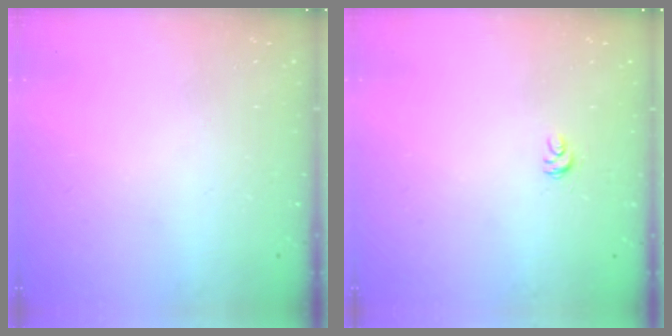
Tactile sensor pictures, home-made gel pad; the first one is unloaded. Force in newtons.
{"total": 3.1, "press": 3.1, "slide": 0.3}